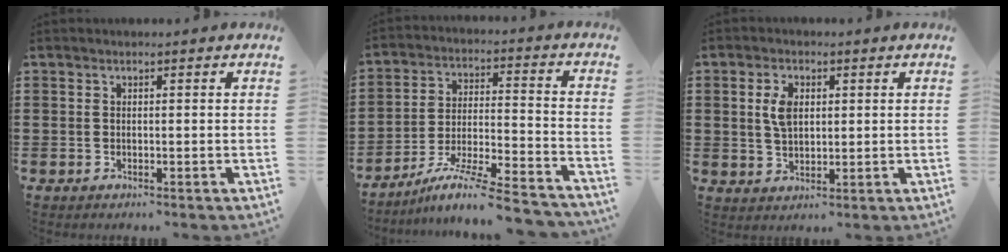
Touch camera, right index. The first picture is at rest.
{"total": 9.5, "force": [-7.9, 0.4, 5.3], "torque": [-0.101, 0.001, -0.157]}
{"total": 4.6, "force": [1.0, 2.7, 3.6], "torque": [-0.078, 0.011, 0.017]}